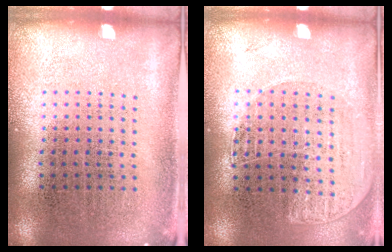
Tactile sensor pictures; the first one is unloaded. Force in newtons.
{"total": 1.3, "press": 1.3, "slide": 0.1}